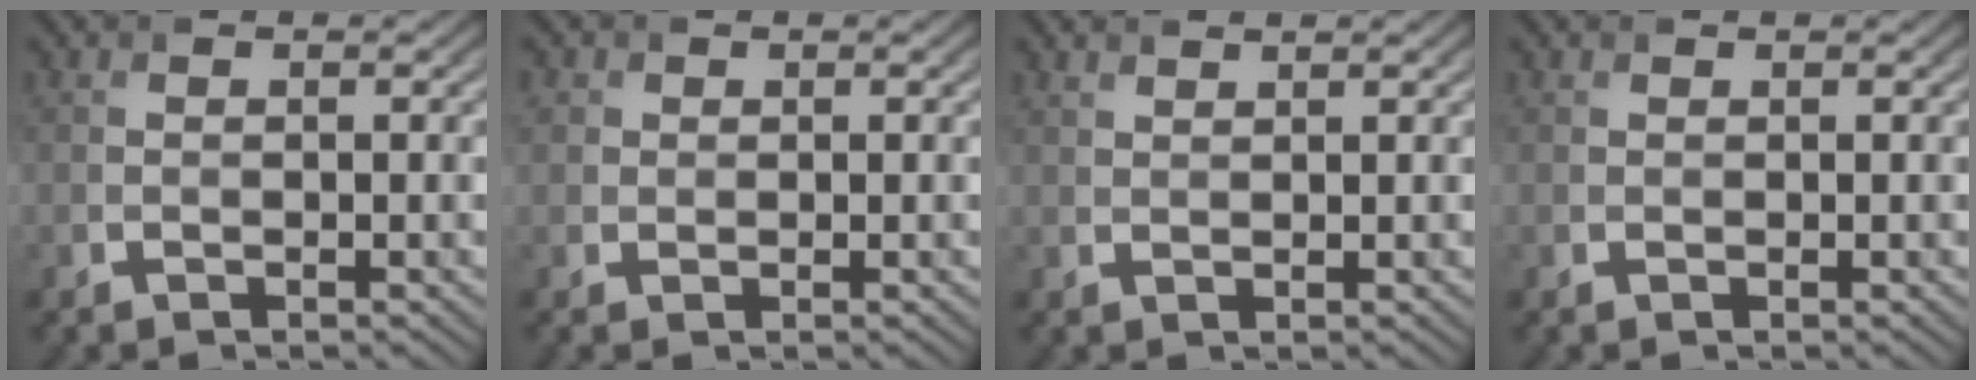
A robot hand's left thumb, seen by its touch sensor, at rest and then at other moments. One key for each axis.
{"total": 1.5, "fx": 0.6, "fy": 1.4, "fz": 0.3, "tx": -0.005, "ty": -0.002, "tz": 0.011}
{"total": 1.5, "fx": 1.4, "fy": 0.4, "fz": 0.3, "tx": -0.016, "ty": 0.002, "tz": 0.034}
{"total": 0.6, "fx": 0.5, "fy": 0.2, "fz": 0.0, "tx": -0.001, "ty": 0.000, "tz": 0.013}